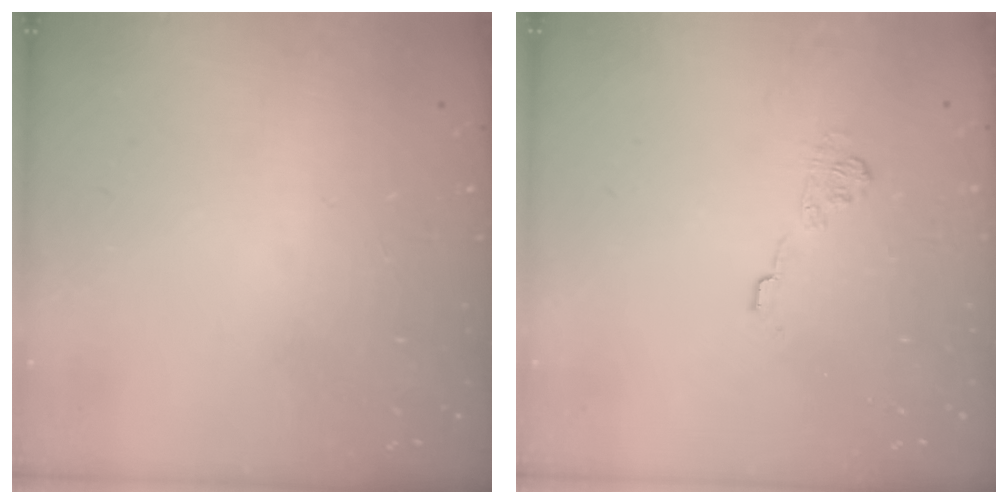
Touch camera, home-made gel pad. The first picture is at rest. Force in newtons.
{"total": 8.0, "press": 7.9, "slide": 1.0}